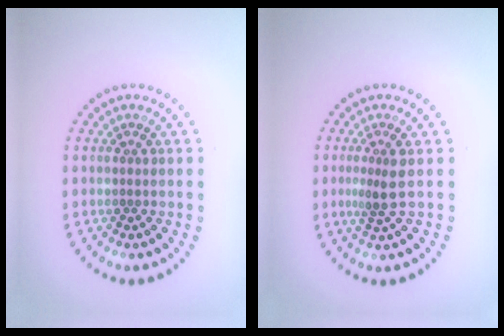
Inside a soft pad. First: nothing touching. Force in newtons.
{"total": 2.3, "press": 1.8, "slide": 1.4}